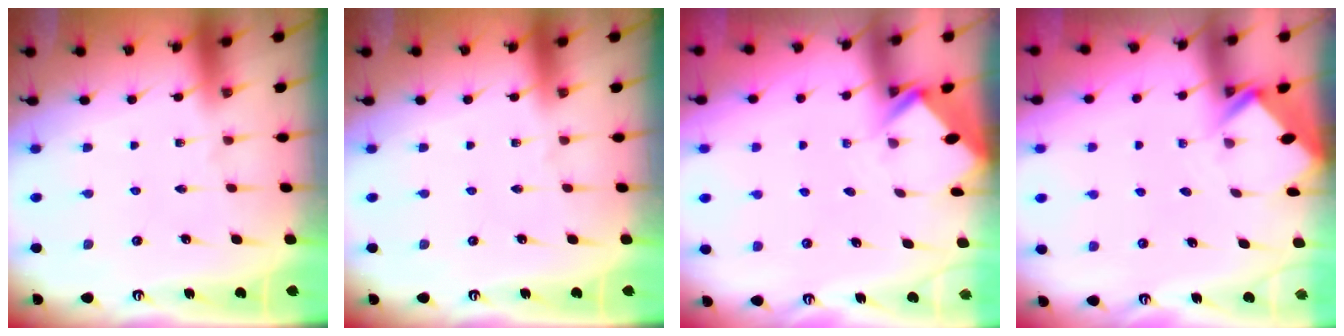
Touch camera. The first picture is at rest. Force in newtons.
{"total": 0.0}
{"total": 2.6, "press": 2.6, "slide": 0.2}
{"total": 2.6, "press": 2.6, "slide": 0.2}